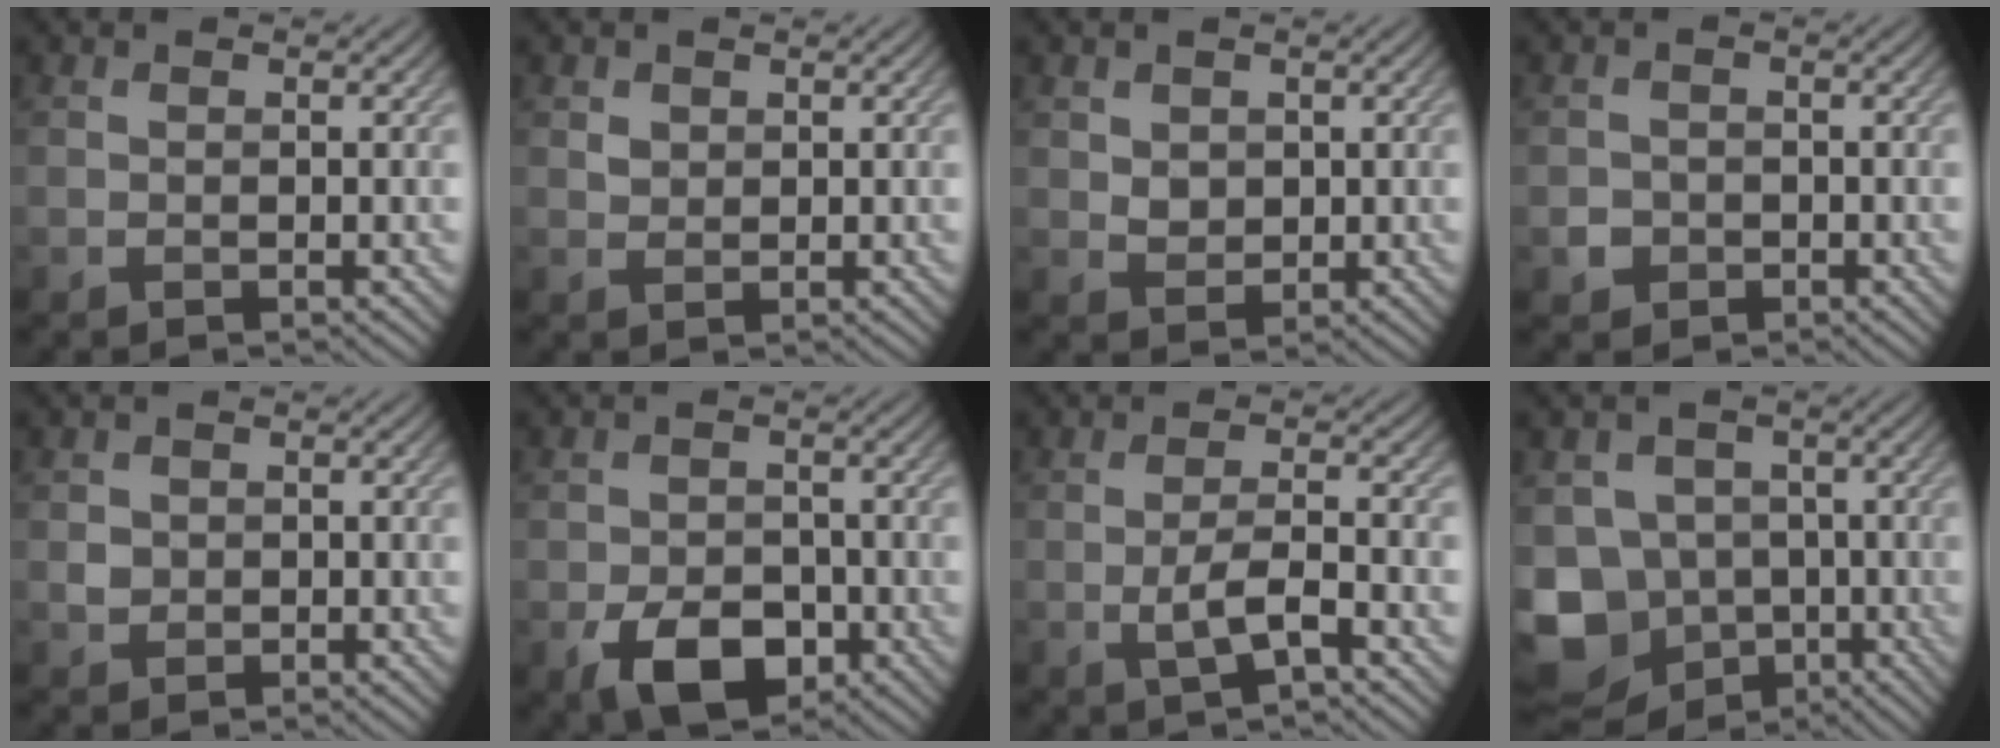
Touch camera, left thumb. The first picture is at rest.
{"total": 1.1, "force": [0.6, 0.9, 0.3], "torque": [-0.007, -0.002, 0.012]}
{"total": 2.3, "force": [0.8, 2.0, 1.0], "torque": [-0.028, -0.004, 0.012]}
{"total": 1.9, "force": [-0.8, 1.7, 0.3], "torque": [-0.002, -0.005, -0.019]}
{"total": 1.5, "force": [-0.1, 1.5, 0.4], "torque": [-0.005, -0.003, -0.005]}
{"total": 6.8, "force": [-3.0, 4.4, 4.2], "torque": [-0.074, -0.016, -0.055]}
{"total": 3.8, "force": [-1.4, 0.9, 3.4], "torque": [-0.072, 0.002, -0.030]}
{"total": 11.7, "force": [-4.5, 9.8, 4.4], "torque": [-0.139, -0.024, -0.097]}